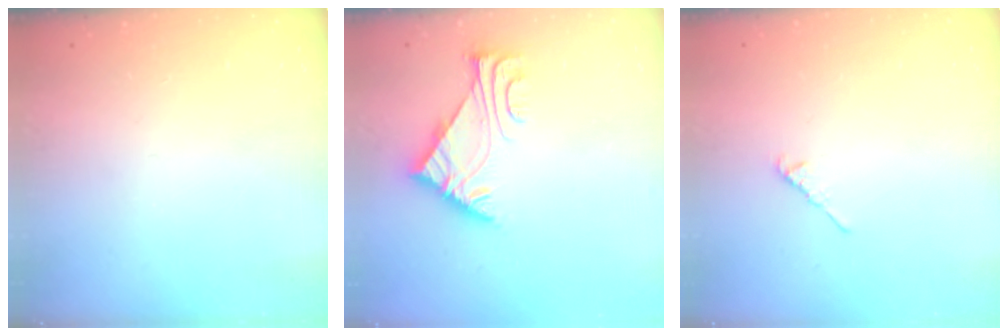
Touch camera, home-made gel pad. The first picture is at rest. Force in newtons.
{"total": 5.7, "press": 5.6, "slide": 1.1}
{"total": 3.1, "press": 3.0, "slide": 0.8}